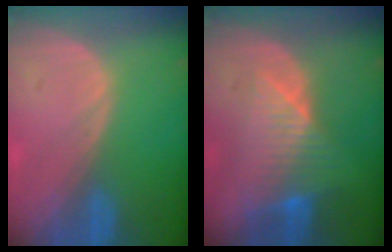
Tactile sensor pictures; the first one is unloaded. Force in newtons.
{"total": 7.9, "press": 6.9, "slide": 3.8}